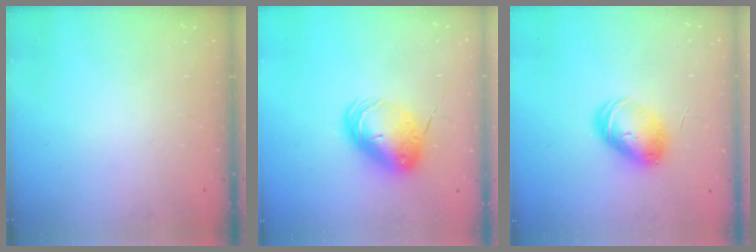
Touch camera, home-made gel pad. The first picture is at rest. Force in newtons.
{"total": 9.0, "press": 8.9, "slide": 1.7}
{"total": 9.2, "press": 9.2, "slide": 0.7}